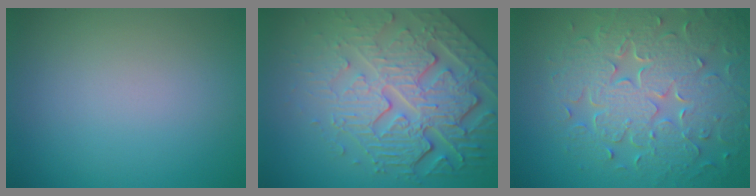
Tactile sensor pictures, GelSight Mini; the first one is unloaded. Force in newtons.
{"total": 8.6, "press": 5.9, "slide": 6.2}
{"total": 8.9, "press": 6.2, "slide": 6.4}